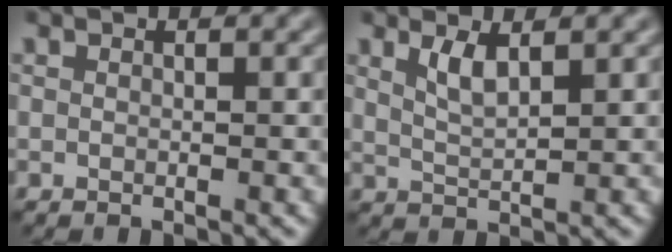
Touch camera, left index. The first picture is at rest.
{"total": 2.1, "force": [1.2, 0.6, 1.7], "torque": [-0.036, -0.008, 0.024]}